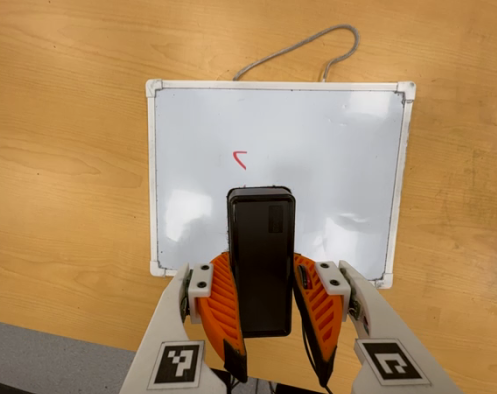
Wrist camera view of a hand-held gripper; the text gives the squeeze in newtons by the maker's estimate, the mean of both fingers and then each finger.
{"total": 7.5, "left": 6.6, "right": 8.4}